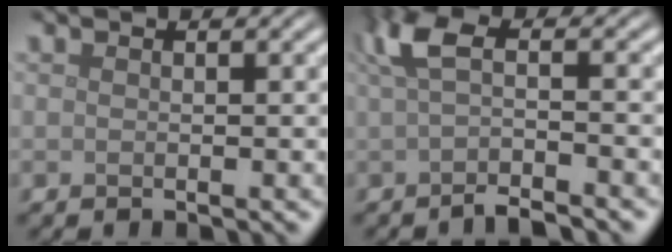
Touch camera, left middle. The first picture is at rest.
{"total": 4.2, "force": [-0.9, 1.1, 3.9], "torque": [-0.075, -0.006, -0.021]}